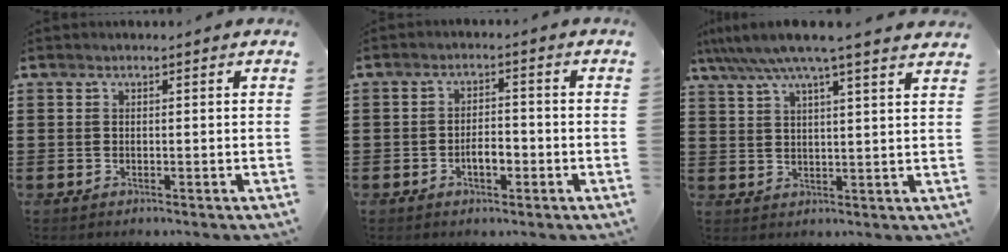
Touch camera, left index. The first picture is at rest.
{"total": 3.5, "force": [-1.2, 1.6, 2.9], "torque": [-0.052, 0.005, -0.023]}
{"total": 7.0, "force": [5.8, -0.4, 3.9], "torque": [-0.092, -0.023, 0.100]}